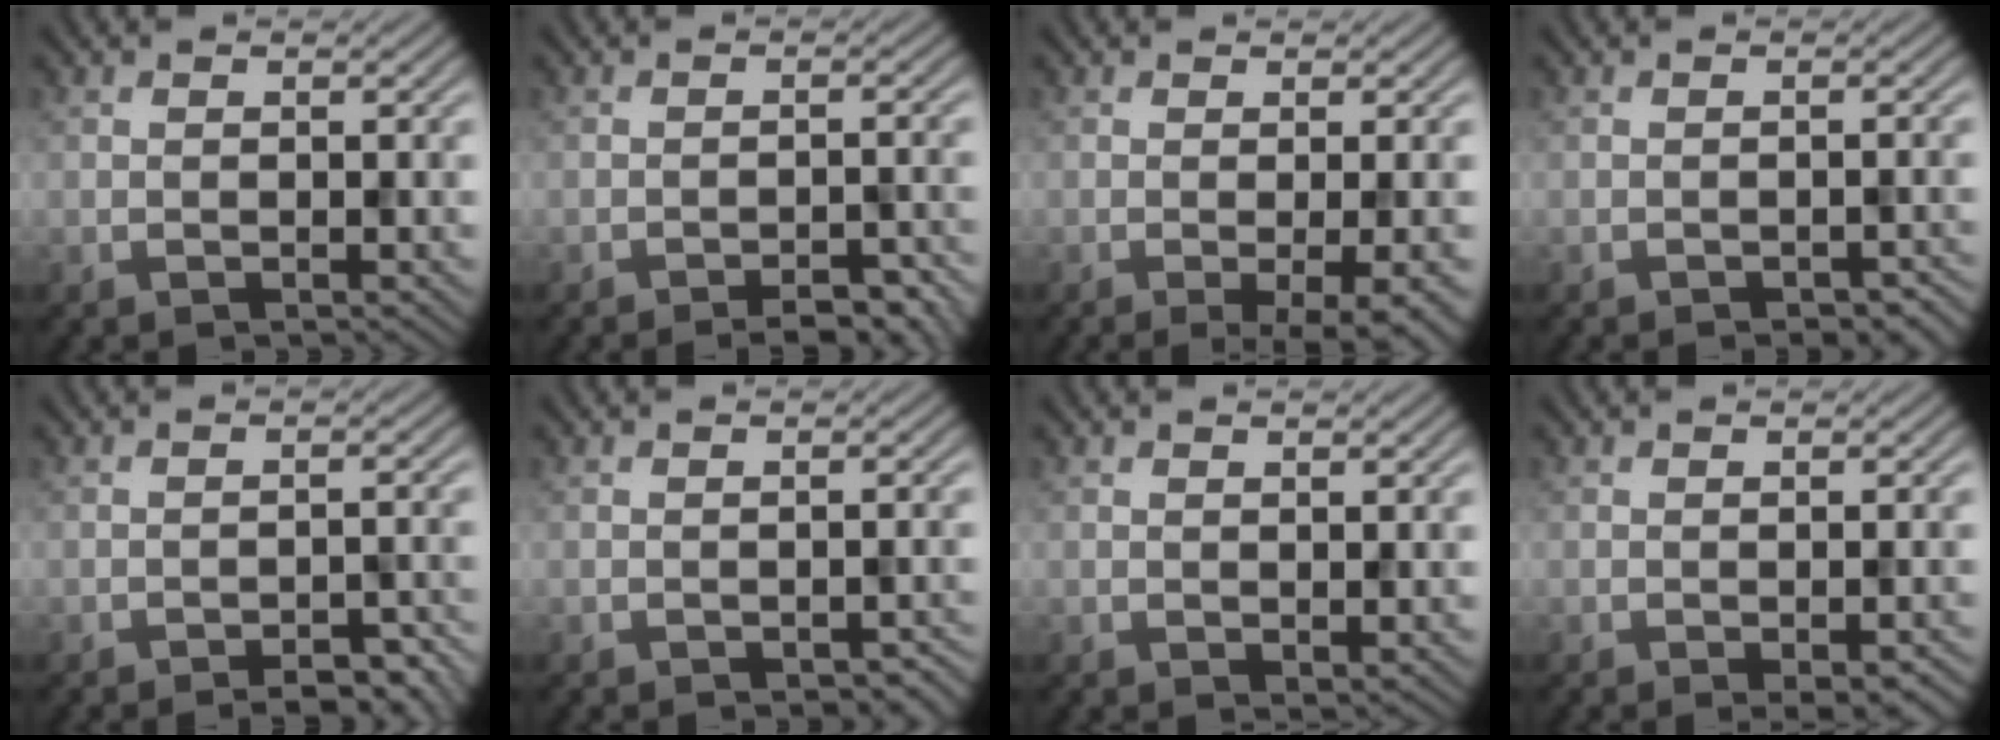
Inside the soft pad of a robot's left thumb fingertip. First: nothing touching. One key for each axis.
{"total": 4.0, "fx": -3.2, "fy": 0.8, "fz": 2.4, "tx": -0.040, "ty": 0.007, "tz": -0.040}
{"total": 5.1, "fx": -1.6, "fy": 0.9, "fz": 4.7, "tx": -0.073, "ty": -0.003, "tz": -0.022}
{"total": 2.2, "fx": -1.8, "fy": 0.6, "fz": 1.0, "tx": -0.012, "ty": -0.002, "tz": -0.019}
{"total": 4.0, "fx": -3.2, "fy": 1.0, "fz": 2.2, "tx": -0.036, "ty": 0.007, "tz": -0.040}
{"total": 1.7, "fx": -1.4, "fy": 0.6, "fz": 0.9, "tx": -0.012, "ty": -0.002, "tz": -0.013}
{"total": 0.6, "fx": 0.2, "fy": 0.4, "fz": 0.5, "tx": -0.007, "ty": -0.001, "tz": 0.008}
{"total": 2.4, "fx": -1.4, "fy": 0.5, "fz": 1.9, "tx": -0.030, "ty": -0.003, "tz": -0.016}